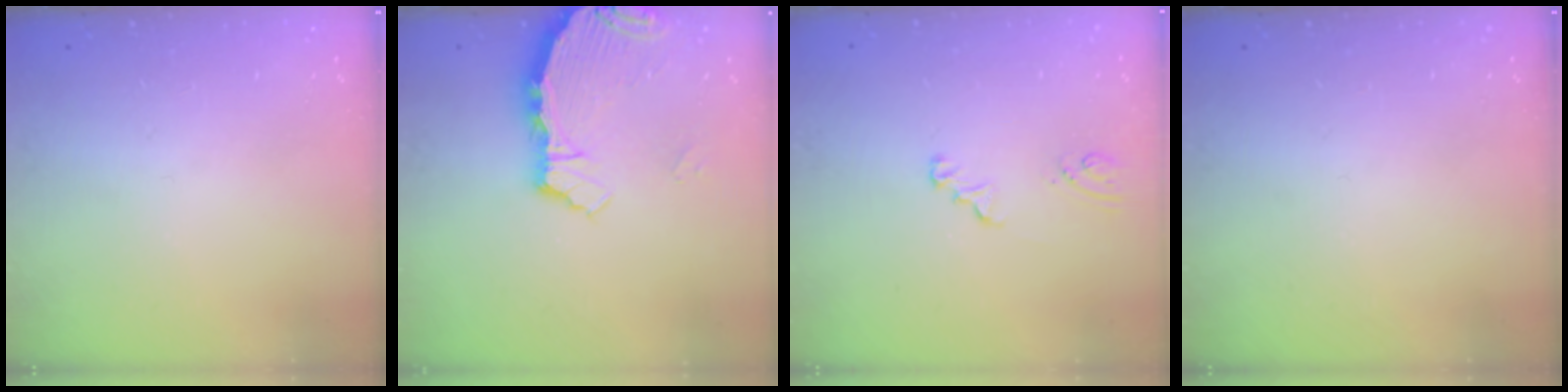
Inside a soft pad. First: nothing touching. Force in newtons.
{"total": 3.9, "press": 3.9, "slide": 0.2}
{"total": 2.3, "press": 2.3, "slide": 0.2}
{"total": 0.0}